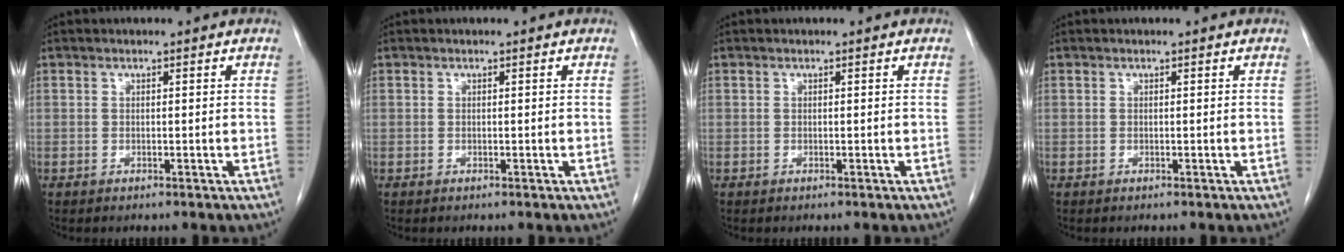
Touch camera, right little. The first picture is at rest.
{"total": 0.0}
{"total": 0.0}
{"total": 0.0}